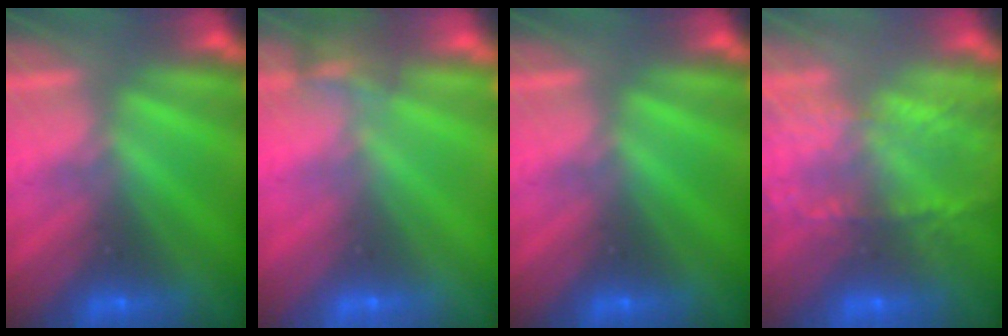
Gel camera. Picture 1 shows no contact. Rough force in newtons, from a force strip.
{"total": 7.1}
{"total": 0.0}
{"total": 8.1}